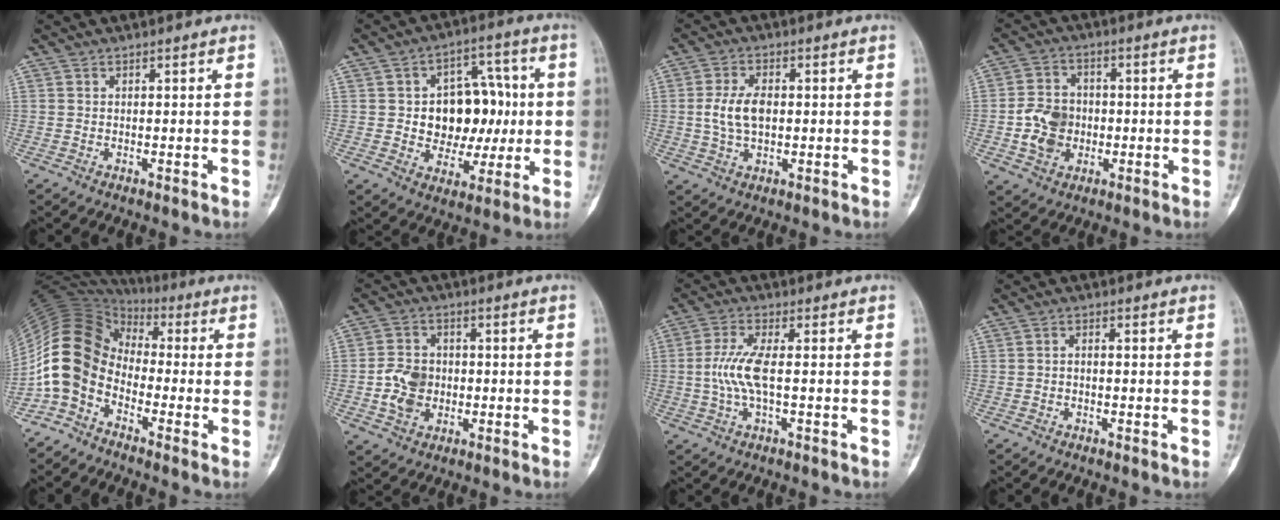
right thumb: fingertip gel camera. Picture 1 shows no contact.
{"total": 14.1, "force": [0.5, 10.4, 9.6], "torque": [-0.083, 0.026, 0.016]}
{"total": 6.8, "force": [0.2, 3.9, 5.6], "torque": [-0.113, 0.006, 0.004]}
{"total": 8.8, "force": [-1.4, 7.2, 4.8], "torque": [-0.067, 0.014, -0.027]}
{"total": 11.9, "force": [-4.2, 8.7, 6.9], "torque": [-0.129, 0.066, -0.100]}
{"total": 7.8, "force": [-1.3, 6.3, 4.4], "torque": [-0.063, 0.010, -0.024]}
{"total": 6.6, "force": [-0.4, 1.8, 6.3], "torque": [-0.158, 0.008, -0.013]}
{"total": 1.0, "force": [-0.4, 0.5, 0.8], "torque": [-0.012, 0.008, -0.010]}